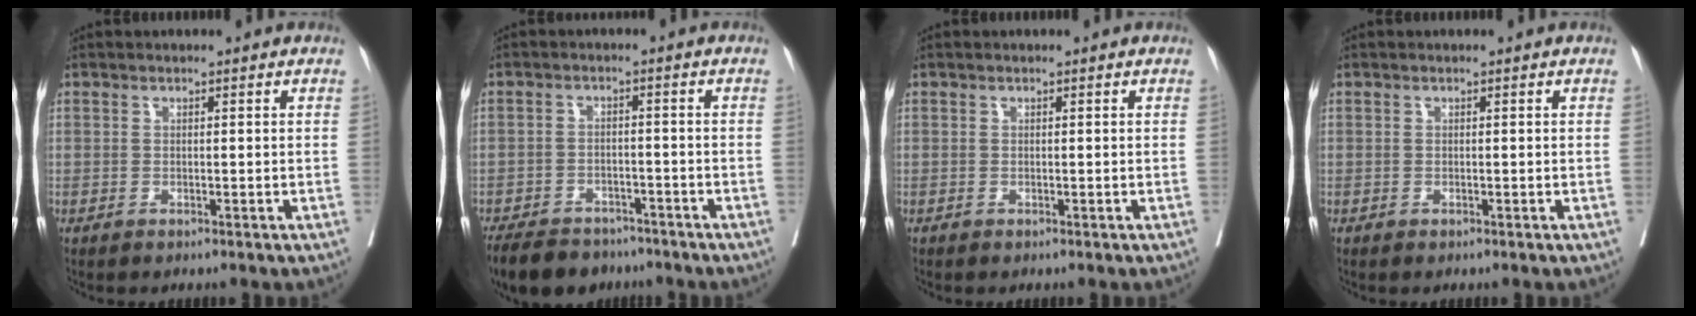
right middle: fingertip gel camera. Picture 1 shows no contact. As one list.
[{"total": 11.5, "force": [-9.3, 5.6, 4.0], "torque": [-0.075, -0.008, -0.132]}, {"total": 0.0}, {"total": 0.0}]